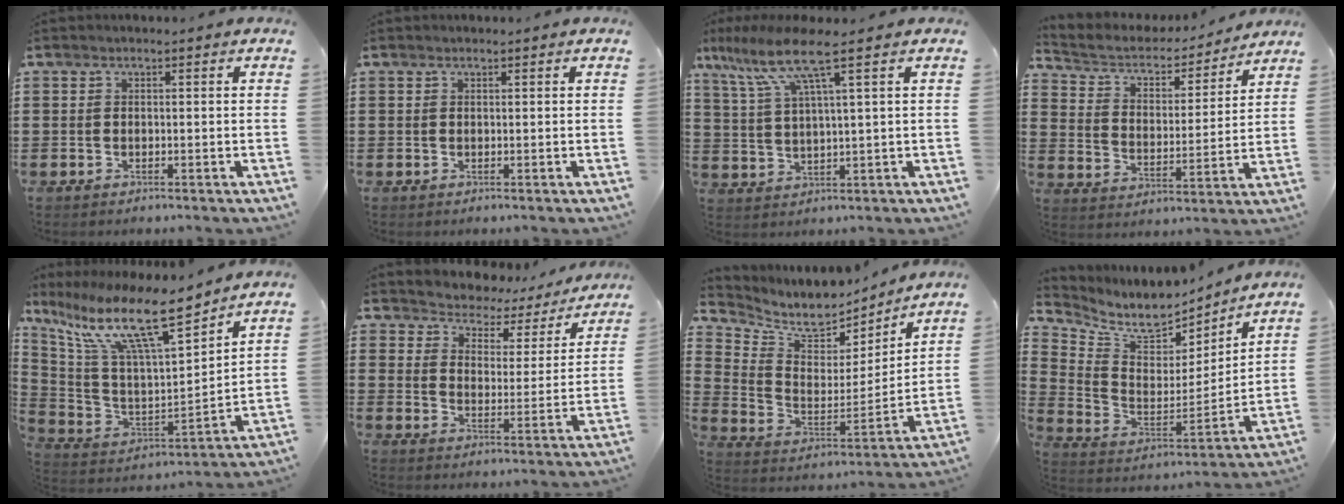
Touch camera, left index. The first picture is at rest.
{"total": 0.0}
{"total": 8.6, "force": [4.8, 0.4, 7.1], "torque": [-0.167, -0.018, 0.078]}
{"total": 4.3, "force": [3.8, 1.8, 1.2], "torque": [-0.049, -0.029, 0.056]}
{"total": 14.7, "force": [9.7, 2.4, 10.8], "torque": [-0.233, -0.057, 0.159]}
{"total": 3.0, "force": [2.8, 1.2, 0.0], "torque": [-0.024, -0.028, 0.037]}
{"total": 7.1, "force": [6.4, 2.7, 1.7], "torque": [-0.067, -0.053, 0.109]}
{"total": 7.5, "force": [6.5, 2.9, 2.3], "torque": [-0.078, -0.055, 0.113]}